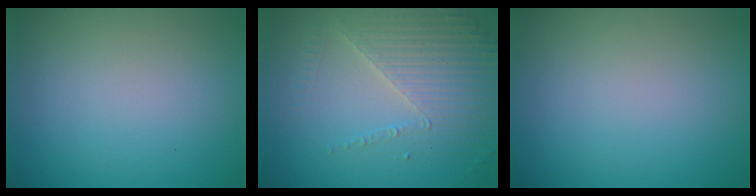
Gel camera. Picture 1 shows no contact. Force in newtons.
{"total": 4.0, "press": 3.7, "slide": 1.5}
{"total": 0.0}